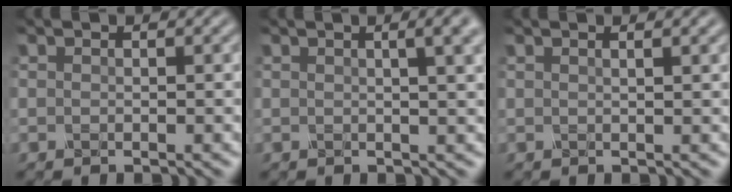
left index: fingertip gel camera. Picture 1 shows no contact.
{"total": 5.0, "force": [2.1, 2.0, 4.1], "torque": [-0.029, 0.024, 0.007]}
{"total": 1.4, "force": [0.9, 0.2, 1.1], "torque": [-0.007, 0.005, 0.005]}